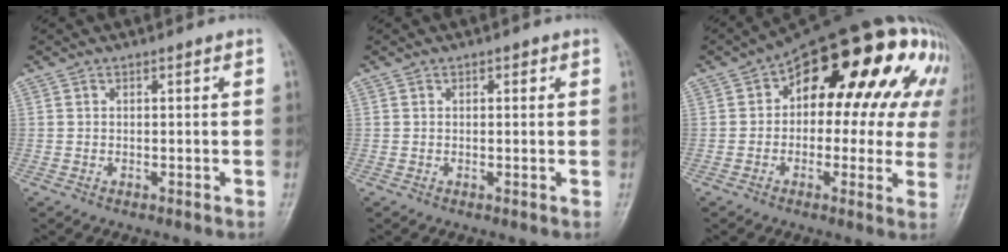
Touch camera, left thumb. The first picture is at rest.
{"total": 0.8, "force": [0.4, 0.6, 0.4], "torque": [0.001, 0.000, 0.003]}
{"total": 21.9, "force": [6.9, 11.3, 17.4], "torque": [-0.183, 0.032, 0.085]}